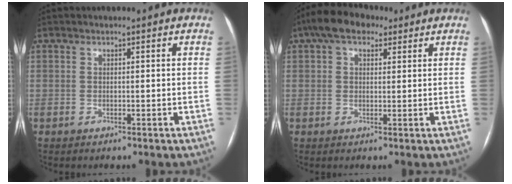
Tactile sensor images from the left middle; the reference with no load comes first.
{"total": 6.7, "force": [4.0, 3.7, 4.0], "torque": [-0.073, 0.036, 0.066]}